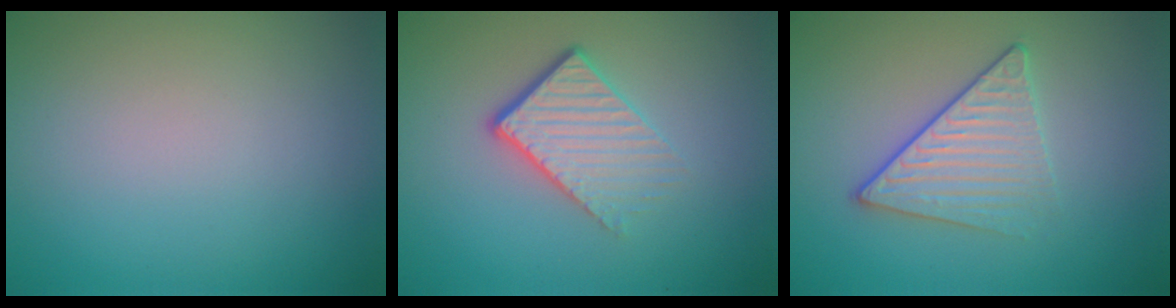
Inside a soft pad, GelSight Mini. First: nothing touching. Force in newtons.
{"total": 4.1, "press": 2.6, "slide": 3.1}
{"total": 3.2, "press": 3.0, "slide": 1.2}